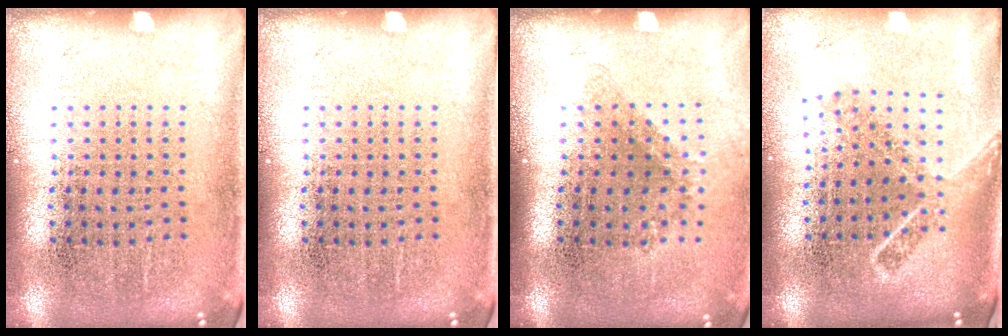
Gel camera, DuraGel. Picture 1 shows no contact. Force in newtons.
{"total": 0.0}
{"total": 1.3, "press": 0.8, "slide": 0.9}
{"total": 1.8, "press": 1.3, "slide": 1.2}